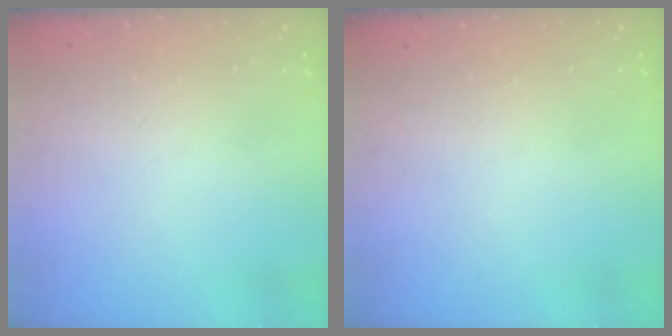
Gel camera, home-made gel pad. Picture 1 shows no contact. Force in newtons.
{"total": 0.0}